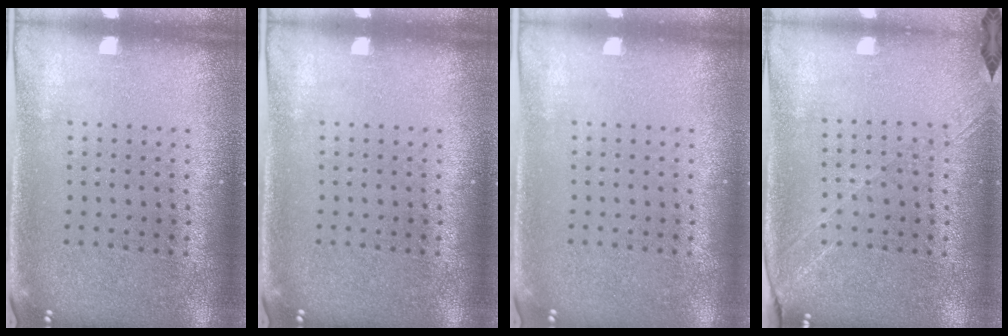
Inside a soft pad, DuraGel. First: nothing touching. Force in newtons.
{"total": 0.0}
{"total": 0.0}
{"total": 1.3, "press": 1.2, "slide": 0.5}